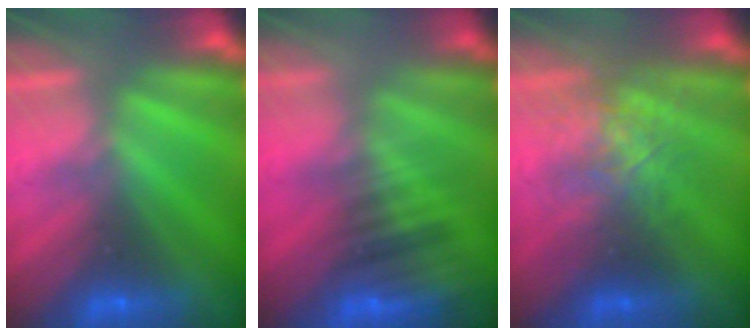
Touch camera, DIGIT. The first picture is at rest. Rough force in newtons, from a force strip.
{"total": 4.6}
{"total": 2.5}